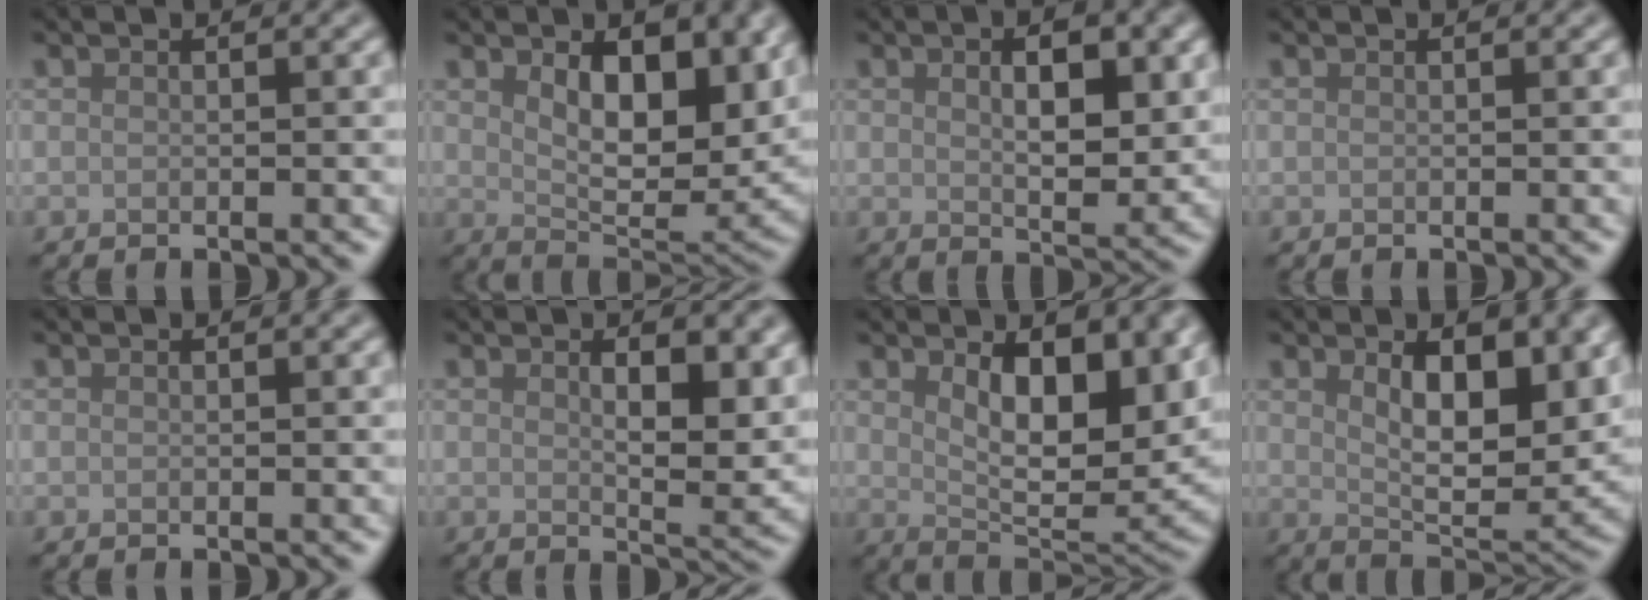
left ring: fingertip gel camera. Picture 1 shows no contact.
{"total": 8.3, "force": [2.5, 4.4, 6.5], "torque": [-0.105, -0.017, 0.043]}
{"total": 5.0, "force": [1.2, 2.3, 4.3], "torque": [-0.065, -0.002, 0.023]}
{"total": 0.0}
{"total": 0.0}
{"total": 5.8, "force": [1.8, 2.4, 5.0], "torque": [-0.069, -0.010, 0.037]}
{"total": 8.6, "force": [2.7, 4.2, 7.0], "torque": [-0.111, -0.014, 0.046]}
{"total": 7.7, "force": [2.2, 3.4, 6.5], "torque": [-0.106, -0.012, 0.040]}